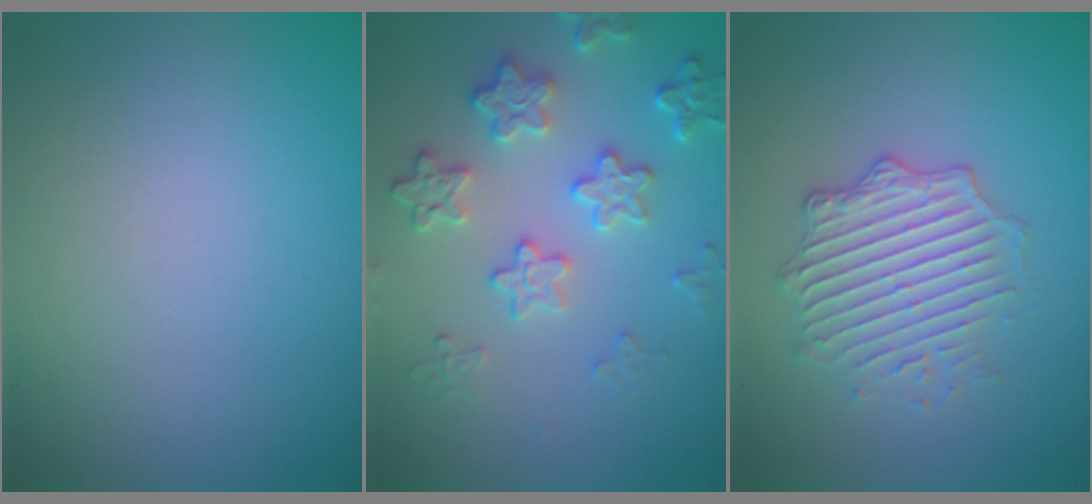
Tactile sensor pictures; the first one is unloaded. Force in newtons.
{"total": 4.1, "press": 3.6, "slide": 2.0}
{"total": 3.7, "press": 3.3, "slide": 1.5}